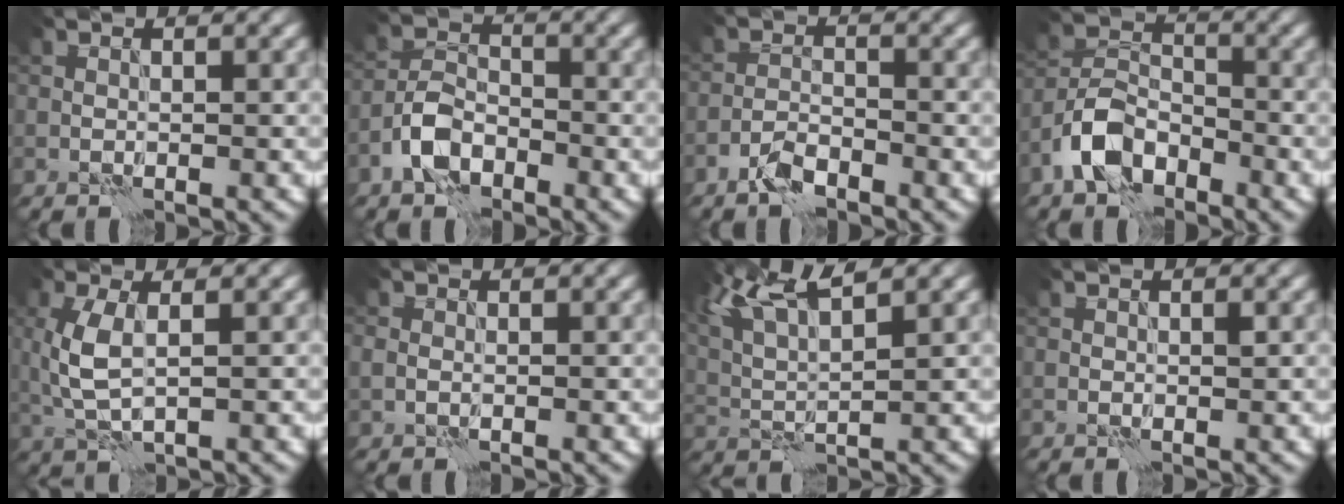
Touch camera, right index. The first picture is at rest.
{"total": 4.2, "force": [-2.4, 2.3, 2.4], "torque": [-0.043, 0.006, -0.056]}
{"total": 2.5, "force": [-1.9, 0.8, 1.3], "torque": [-0.026, 0.006, -0.044]}
{"total": 5.5, "force": [-3.3, 3.2, 3.0], "torque": [-0.058, 0.006, -0.073]}
{"total": 4.3, "force": [0.6, 1.8, 3.8], "torque": [-0.099, 0.002, 0.013]}
{"total": 1.1, "force": [-0.1, 0.9, 0.6], "torque": [-0.011, -0.003, 0.000]}
{"total": 7.5, "force": [4.8, 1.8, 5.5], "torque": [-0.108, 0.022, 0.082]}
{"total": 0.5, "force": [0.2, 0.3, 0.4], "torque": [-0.003, -0.001, 0.002]}